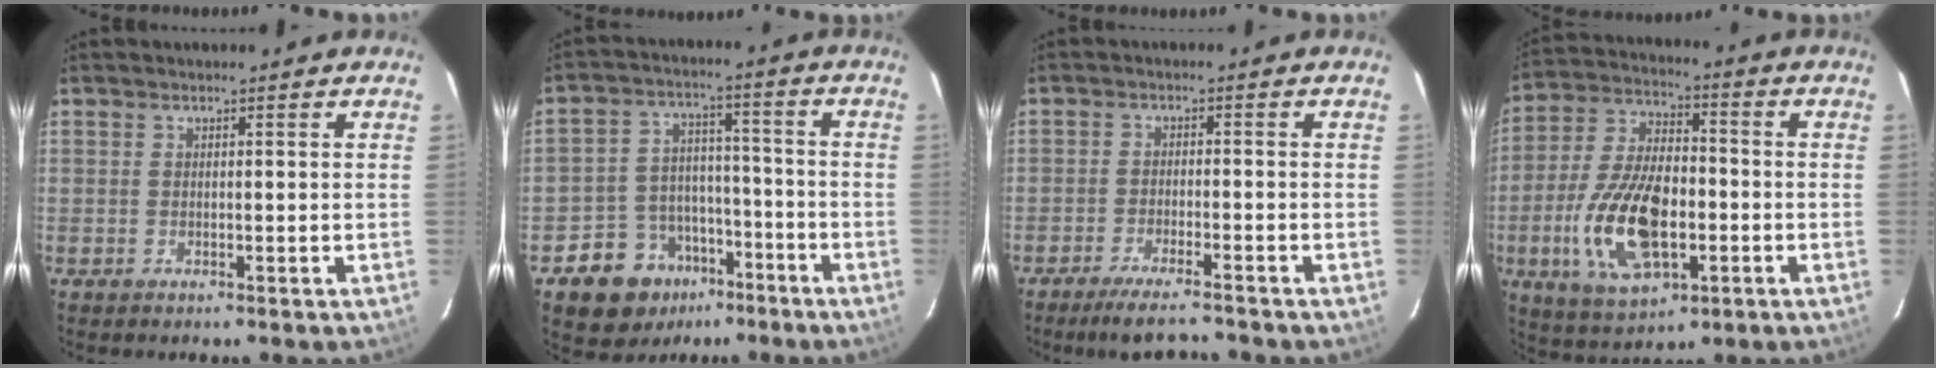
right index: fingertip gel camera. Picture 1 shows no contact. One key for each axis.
{"total": 11.4, "fx": -6.9, "fy": 8.7, "fz": 2.6, "tx": -0.066, "ty": 0.038, "tz": -0.094}
{"total": 7.2, "fx": -6.4, "fy": 0.6, "fz": 3.2, "tx": -0.074, "ty": -0.015, "tz": -0.108}
{"total": 17.4, "fx": -4.6, "fy": 8.6, "fz": 14.5, "tx": -0.303, "ty": -0.002, "tz": -0.074}